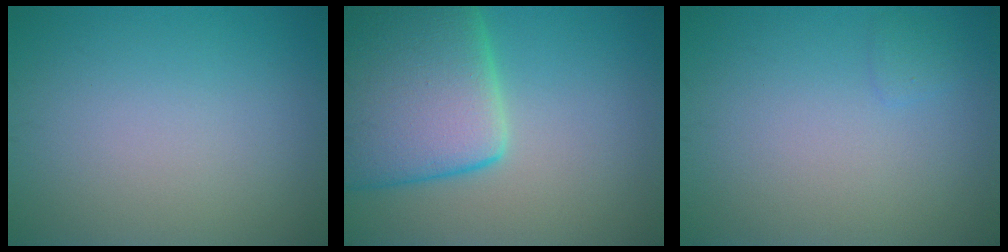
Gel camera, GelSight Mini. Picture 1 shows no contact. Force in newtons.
{"total": 11.6, "press": 11.5, "slide": 1.0}
{"total": 0.7, "press": 0.7, "slide": 0.1}